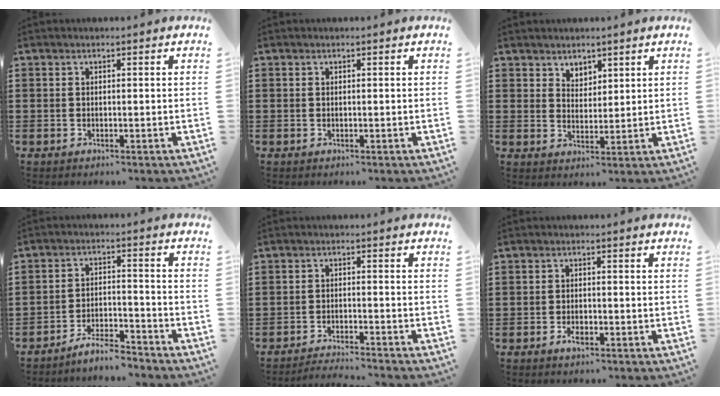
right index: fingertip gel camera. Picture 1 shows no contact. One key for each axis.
{"total": 0.0}
{"total": 3.3, "fx": 2.8, "fy": 1.8, "fz": 0.0, "tx": -0.010, "ty": 0.002, "tz": 0.053}
{"total": 5.0, "fx": -4.7, "fy": 0.5, "fz": 1.5, "tx": -0.033, "ty": 0.006, "tz": -0.093}
{"total": 2.3, "fx": -2.3, "fy": -0.2, "fz": 0.3, "tx": -0.008, "ty": 0.000, "tz": -0.049}
{"total": 1.9, "fx": -0.8, "fy": 0.9, "fz": 1.5, "tx": -0.028, "ty": 0.001, "tz": -0.015}